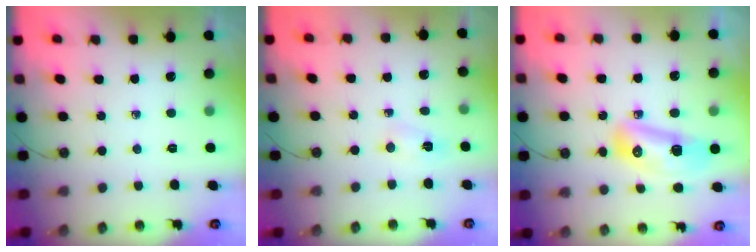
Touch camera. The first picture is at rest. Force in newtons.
{"total": 2.1, "press": 2.0, "slide": 0.4}
{"total": 12.1, "press": 12.1, "slide": 1.4}